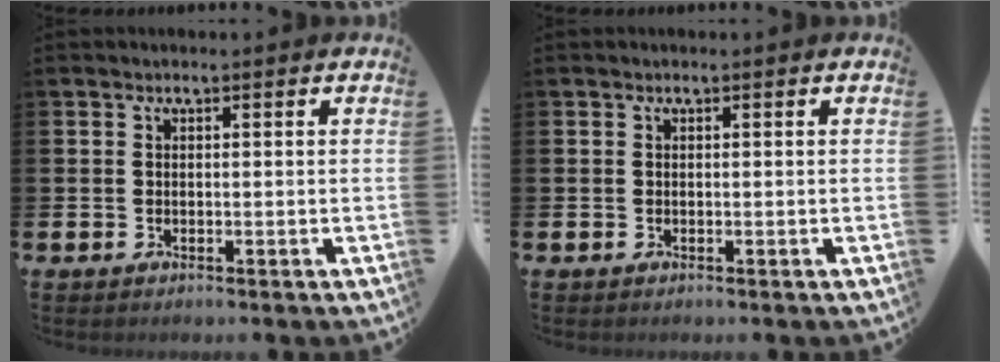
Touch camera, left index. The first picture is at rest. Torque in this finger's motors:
{"motor_torque": [0.01, 0.00, 0.01, 0.00]}